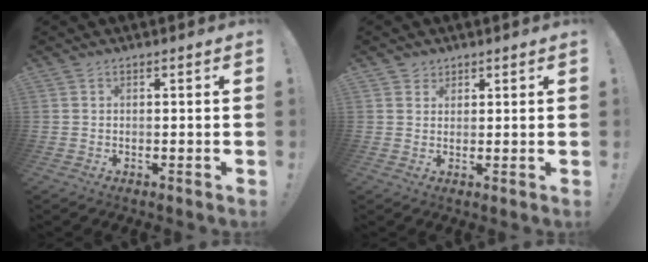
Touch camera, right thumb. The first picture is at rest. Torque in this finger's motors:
{"motor_torque": [0.17, -0.32, -0.05, 0.07, 0.00]}